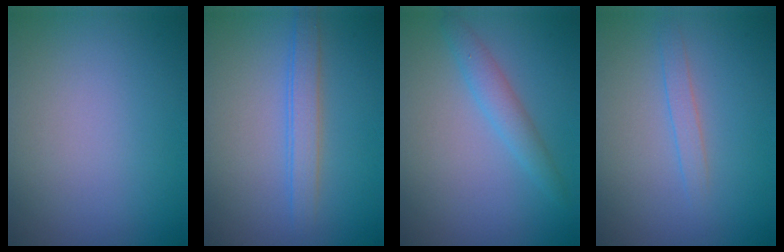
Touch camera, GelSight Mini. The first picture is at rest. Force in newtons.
{"total": 2.4, "press": 2.3, "slide": 0.2}
{"total": 2.2, "press": 2.2, "slide": 0.3}
{"total": 1.3, "press": 1.3, "slide": 0.1}